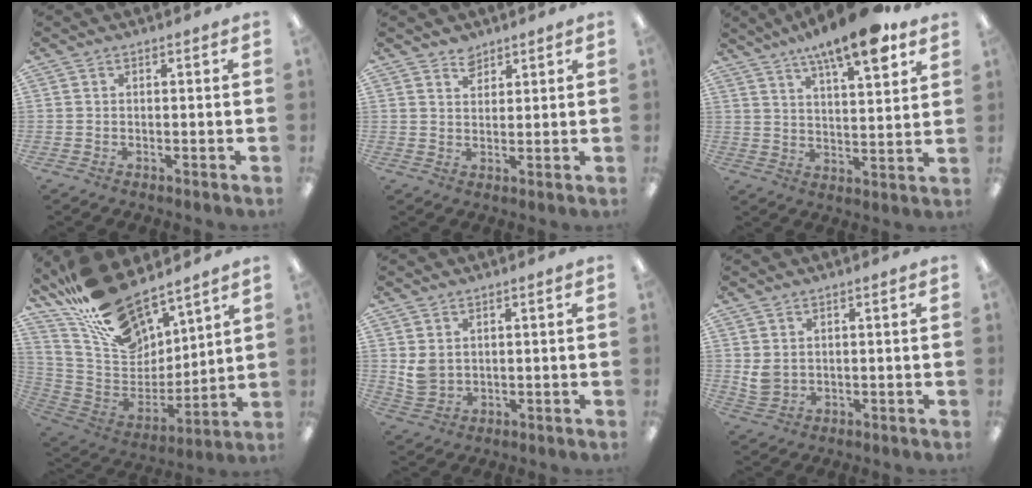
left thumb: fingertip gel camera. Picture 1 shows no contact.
{"total": 3.4, "force": [2.9, 1.8, 0.7], "torque": [-0.002, -0.015, 0.052]}
{"total": 14.0, "force": [10.1, 3.5, 9.1], "torque": [-0.141, -0.053, 0.164]}
{"total": 21.2, "force": [17.4, 8.0, 9.1], "torque": [-0.196, -0.110, 0.318]}
{"total": 4.3, "force": [1.8, 3.2, 2.3], "torque": [-0.039, -0.002, 0.037]}
{"total": 3.9, "force": [1.4, 2.8, 2.3], "torque": [-0.045, -0.003, 0.026]}